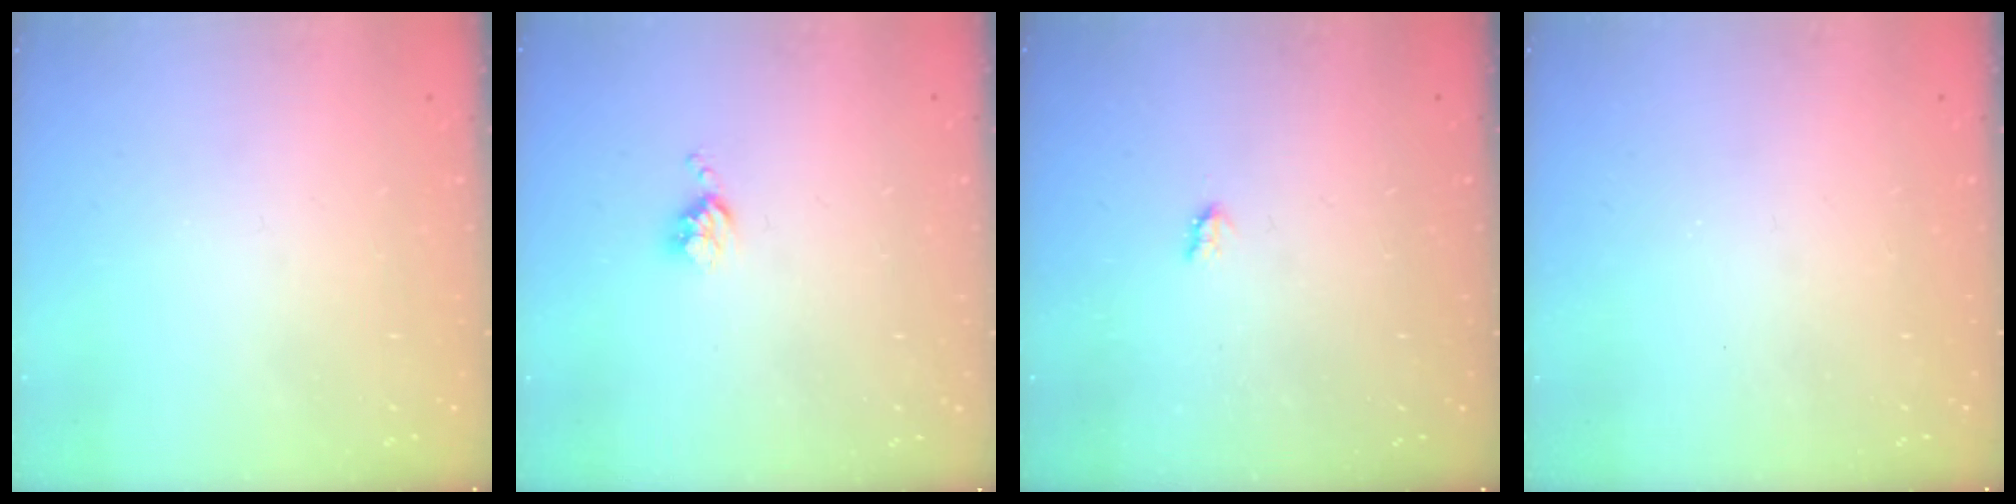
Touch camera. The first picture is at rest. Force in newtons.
{"total": 3.5, "press": 3.5, "slide": 0.4}
{"total": 1.9, "press": 1.9, "slide": 0.3}
{"total": 0.0}